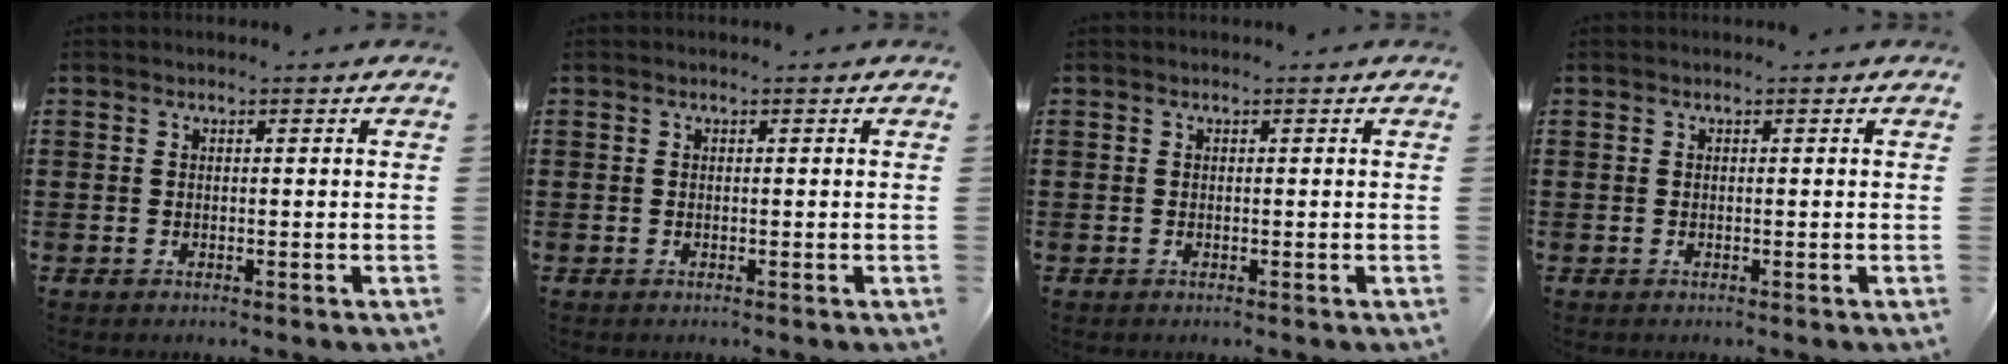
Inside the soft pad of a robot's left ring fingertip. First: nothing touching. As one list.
[{"total": 0.0}, {"total": 0.0}, {"total": 0.0}]